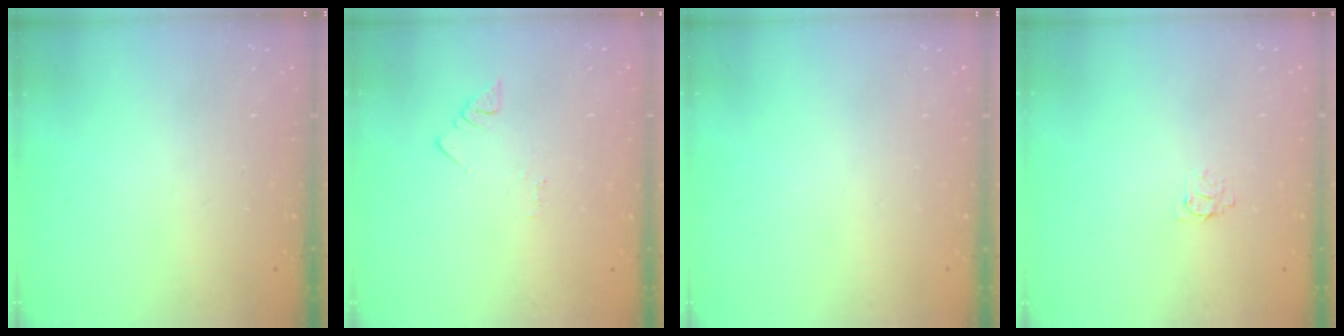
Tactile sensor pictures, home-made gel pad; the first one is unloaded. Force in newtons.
{"total": 1.5, "press": 1.5, "slide": 0.3}
{"total": 0.0}
{"total": 3.6, "press": 3.5, "slide": 0.4}